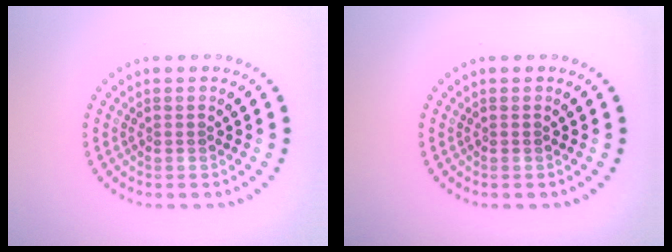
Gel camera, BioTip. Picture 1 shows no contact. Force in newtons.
{"total": 0.0}